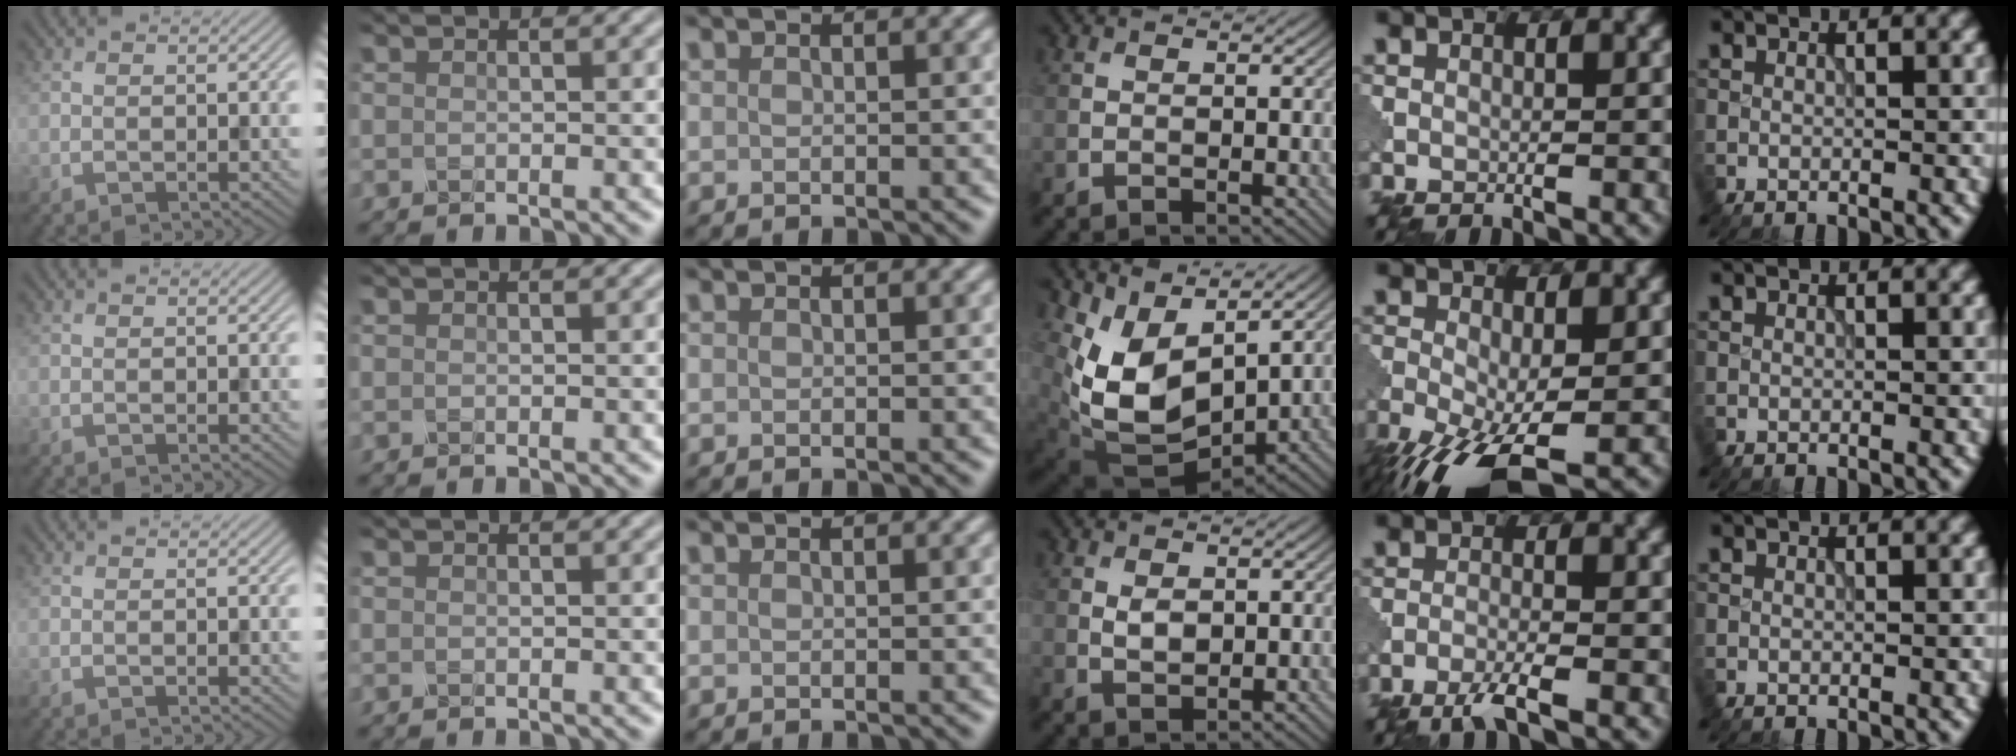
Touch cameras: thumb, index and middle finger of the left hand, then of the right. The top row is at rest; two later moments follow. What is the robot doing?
{"motion": "squeeze", "object": "clothespin"}